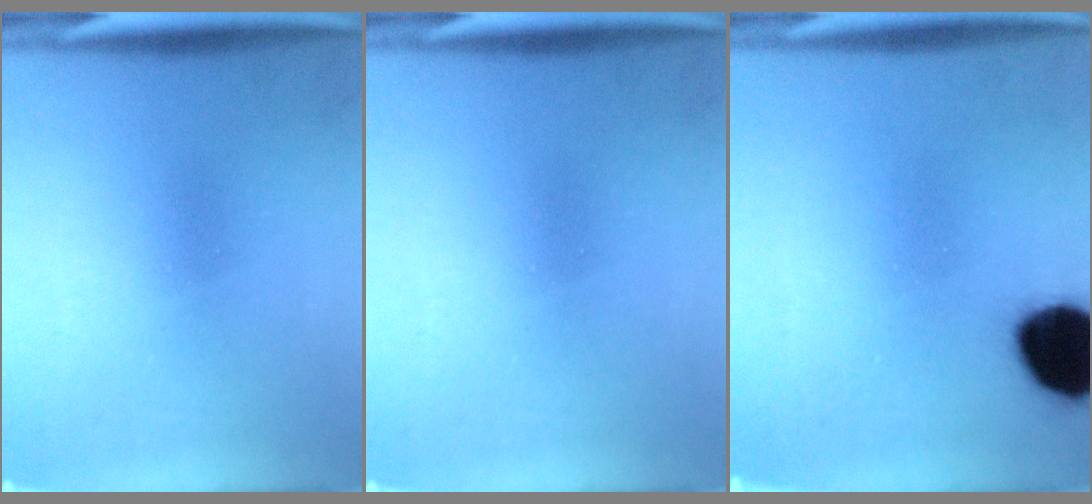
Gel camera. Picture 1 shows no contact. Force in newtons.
{"total": 0.0}
{"total": 15.1}